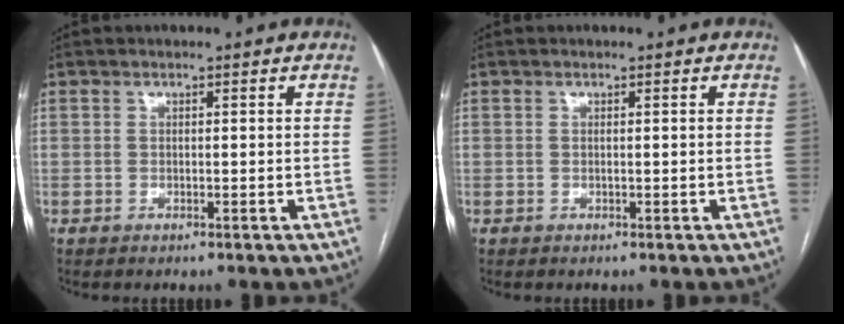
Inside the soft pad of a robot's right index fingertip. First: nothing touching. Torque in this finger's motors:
{"motor_torque": [-0.06, -0.03, -0.02, 0.02]}